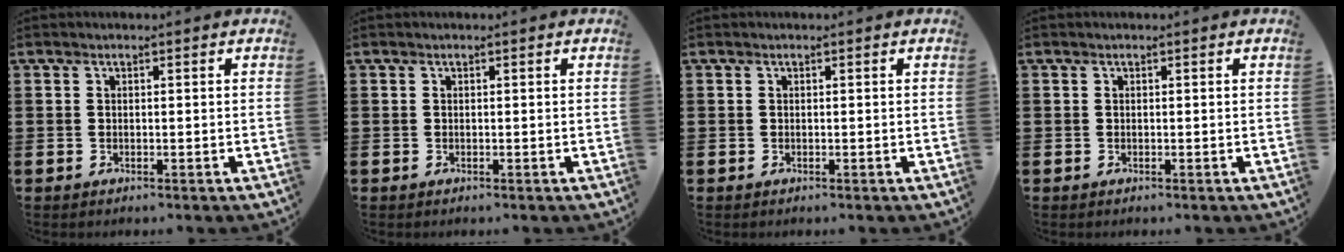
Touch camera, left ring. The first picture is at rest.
{"total": 0.0}
{"total": 0.0}
{"total": 0.0}